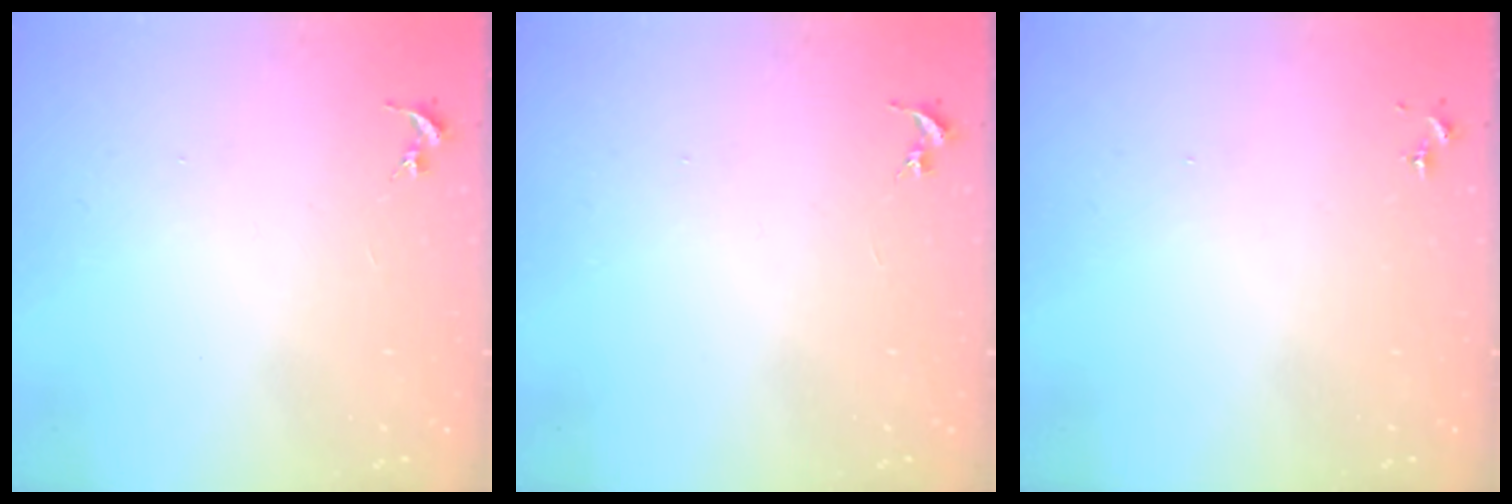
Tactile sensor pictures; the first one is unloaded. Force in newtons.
{"total": 0.0}
{"total": 0.0}